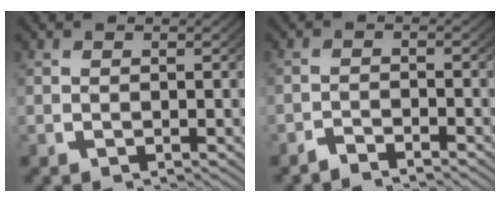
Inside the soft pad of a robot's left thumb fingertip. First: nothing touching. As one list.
[{"total": 1.7, "force": [-1.7, 0.2, 0.2], "torque": [0.002, -0.002, -0.037]}]